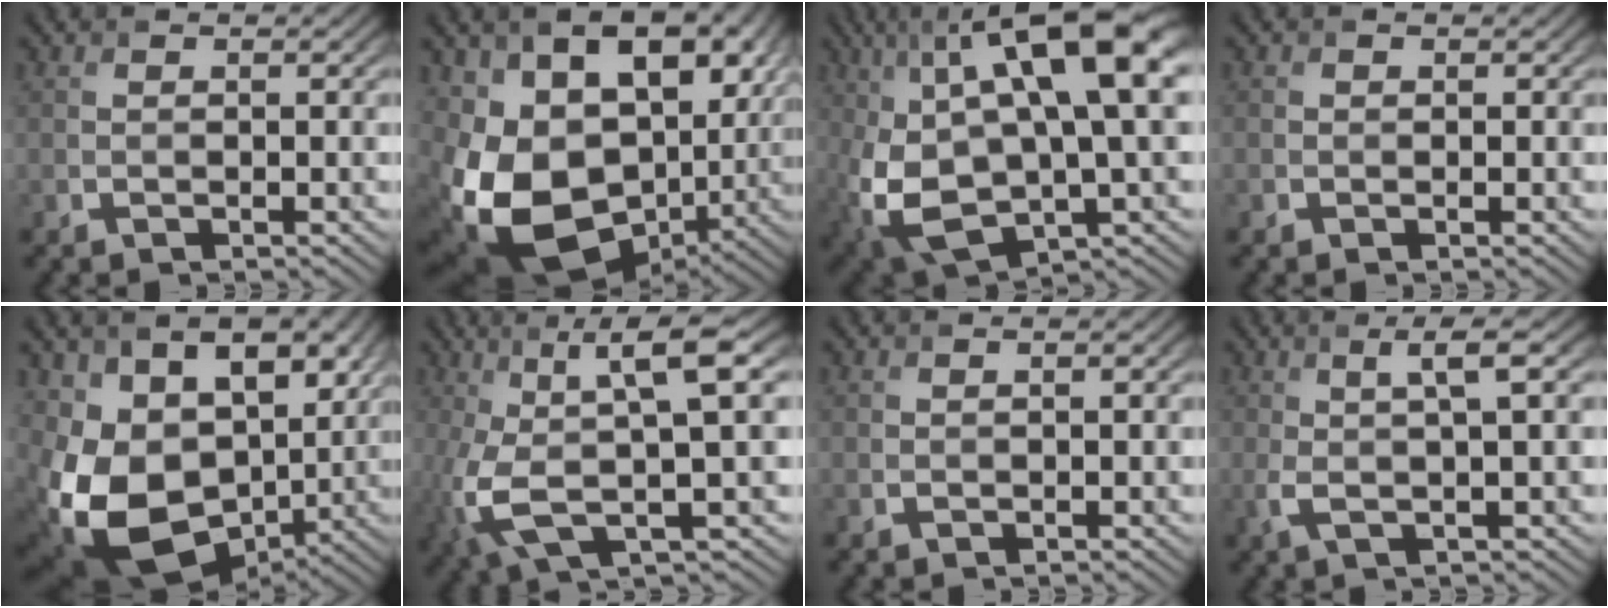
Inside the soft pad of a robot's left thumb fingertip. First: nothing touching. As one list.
[{"total": 19.7, "force": [-0.7, 13.7, 14.1], "torque": [-0.285, -0.062, 0.030]}, {"total": 19.6, "force": [3.1, 9.0, 17.1], "torque": [-0.332, 0.000, 0.067]}, {"total": 0.7, "force": [-0.1, 0.7, 0.0], "torque": [0.005, -0.005, -0.004]}, {"total": 17.2, "force": [-0.7, 12.2, 12.1], "torque": [-0.248, -0.049, 0.010]}, {"total": 11.2, "force": [0.2, 3.2, 10.7], "torque": [-0.216, -0.002, 0.002]}, {"total": 0.9, "force": [0.2, 0.4, 0.8], "torque": [-0.016, 0.001, 0.004]}, {"total": 5.1, "force": [1.0, 0.9, 4.9], "torque": [-0.098, 0.012, 0.016]}]